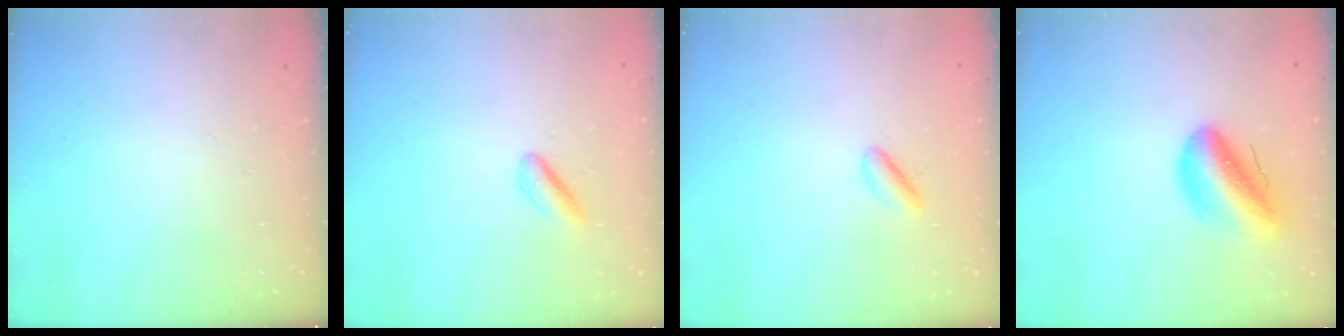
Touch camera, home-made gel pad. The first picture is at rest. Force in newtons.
{"total": 2.4, "press": 2.2, "slide": 1.0}
{"total": 2.7, "press": 2.5, "slide": 1.0}
{"total": 12.6, "press": 12.0, "slide": 3.7}